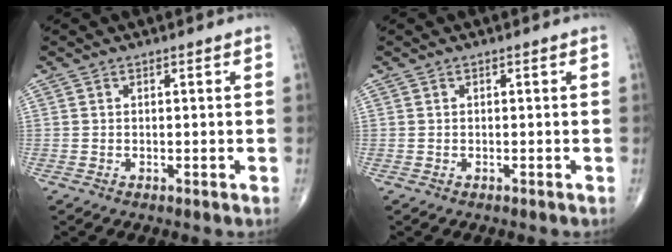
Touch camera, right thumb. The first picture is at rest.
{"total": 0.0}